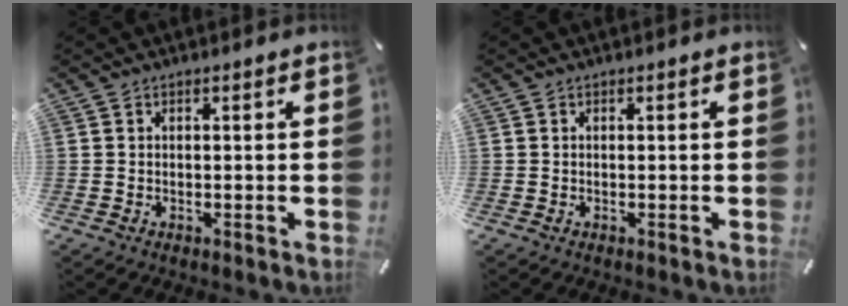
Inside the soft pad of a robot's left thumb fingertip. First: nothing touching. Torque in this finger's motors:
{"motor_torque": [-0.02, 0.03, -0.01, 0.01, 0.00]}